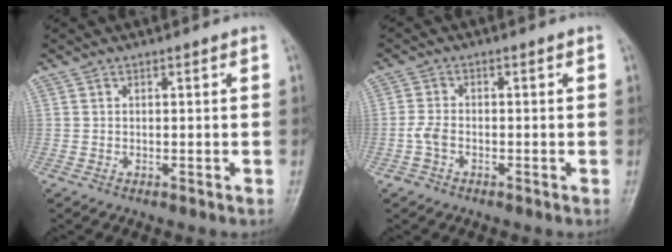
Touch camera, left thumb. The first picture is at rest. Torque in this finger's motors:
{"motor_torque": [-0.01, 0.06, 0.44, 0.03, 0.01]}